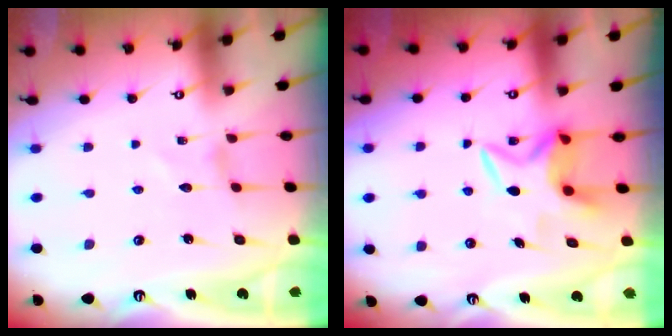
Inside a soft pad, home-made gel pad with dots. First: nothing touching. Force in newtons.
{"total": 5.7, "press": 5.7, "slide": 0.6}